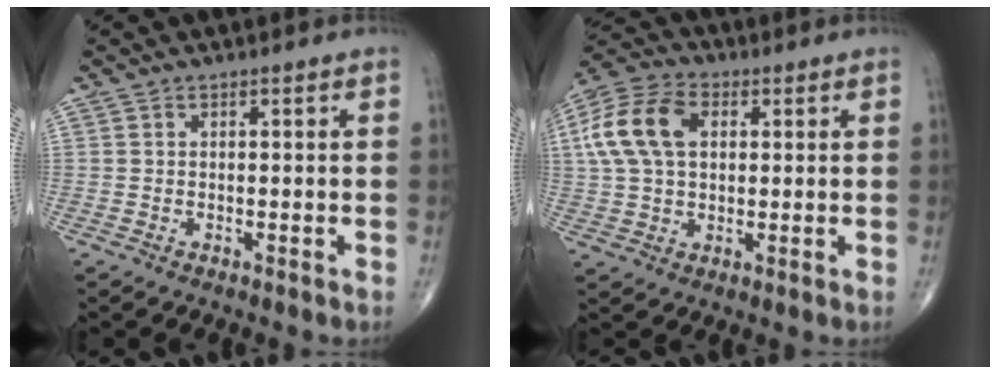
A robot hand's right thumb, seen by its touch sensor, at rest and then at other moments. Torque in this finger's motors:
{"motor_torque": [-0.12, 0.50, 0.32, -0.29, 0.12]}